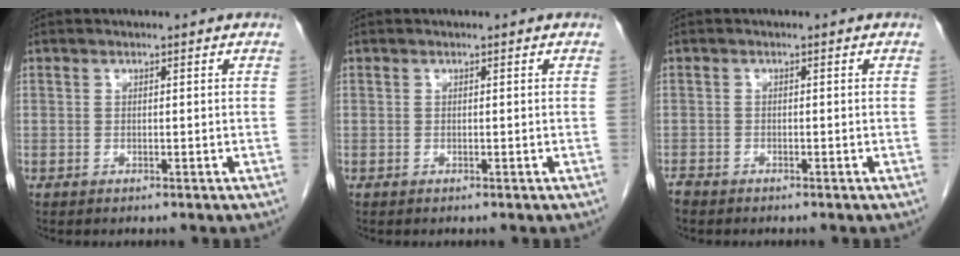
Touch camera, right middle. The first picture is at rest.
{"total": 0.0}
{"total": 1.6, "force": [-1.4, 0.6, 0.3], "torque": [-0.015, -0.003, -0.027]}